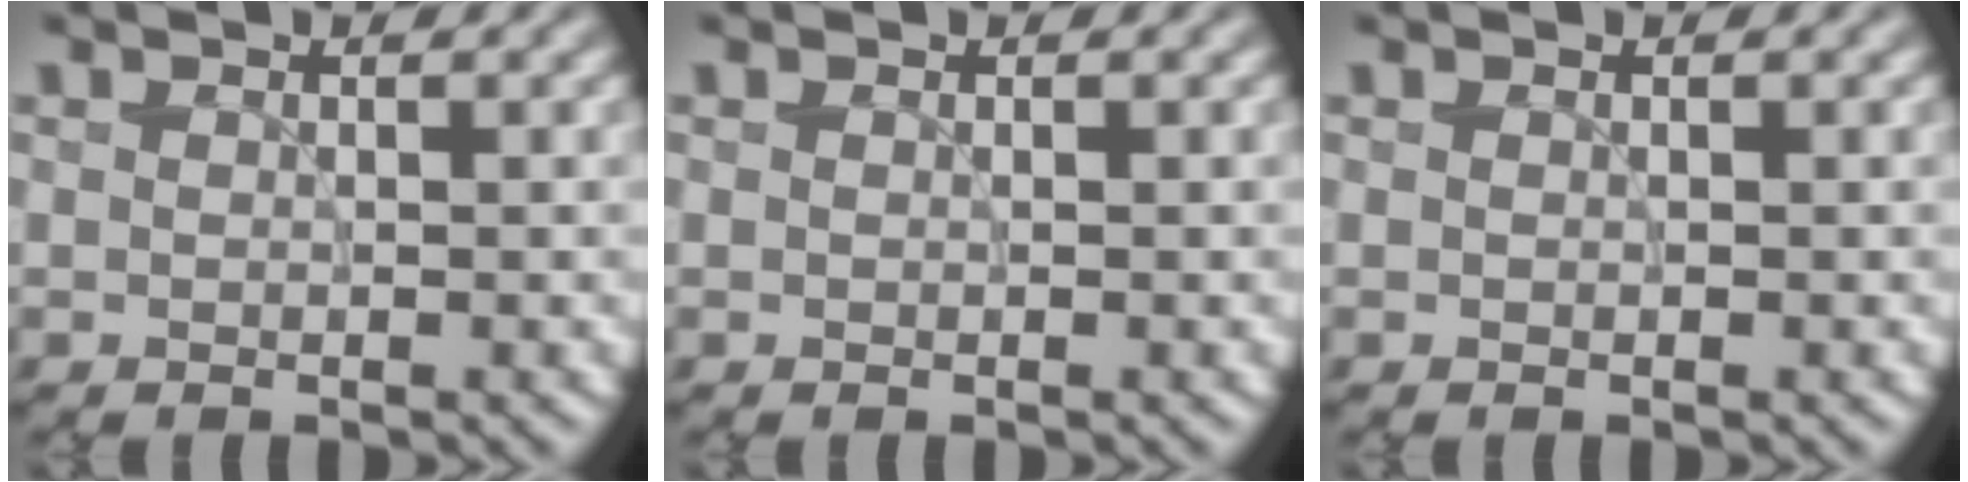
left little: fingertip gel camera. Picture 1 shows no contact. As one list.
[{"total": 0.0}, {"total": 0.0}]